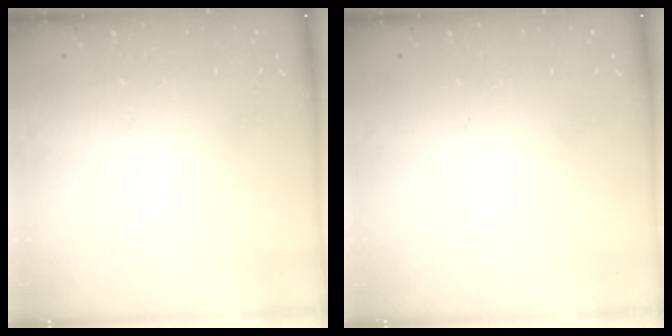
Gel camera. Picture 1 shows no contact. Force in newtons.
{"total": 0.0}